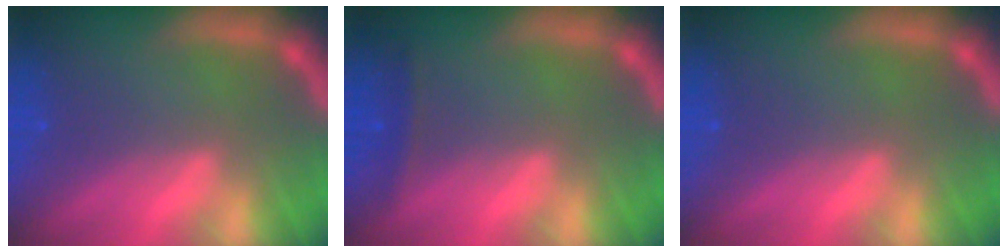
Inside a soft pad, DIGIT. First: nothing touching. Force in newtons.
{"total": 1.4}
{"total": 0.0}